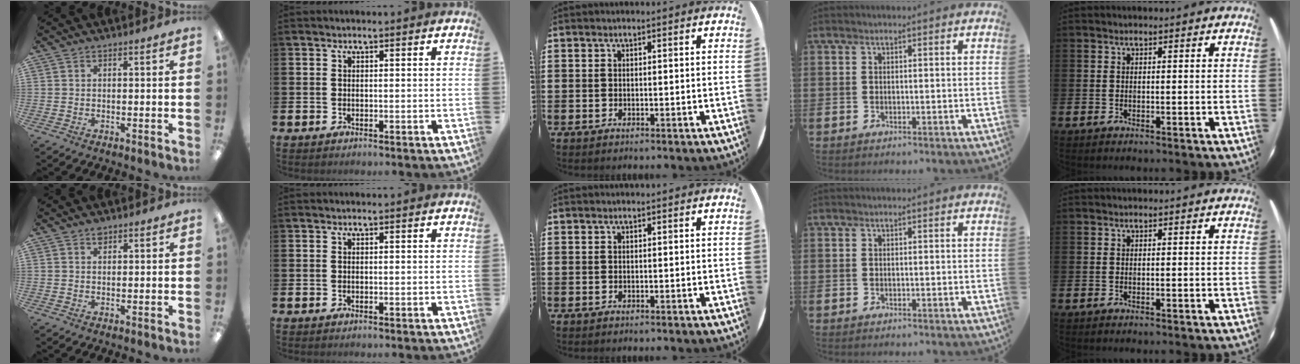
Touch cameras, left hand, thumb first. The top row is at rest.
{"thumb": {"total": 1.4, "force": [1.0, 0.8, 0.6], "torque": [-0.006, -0.003, 0.017]}}